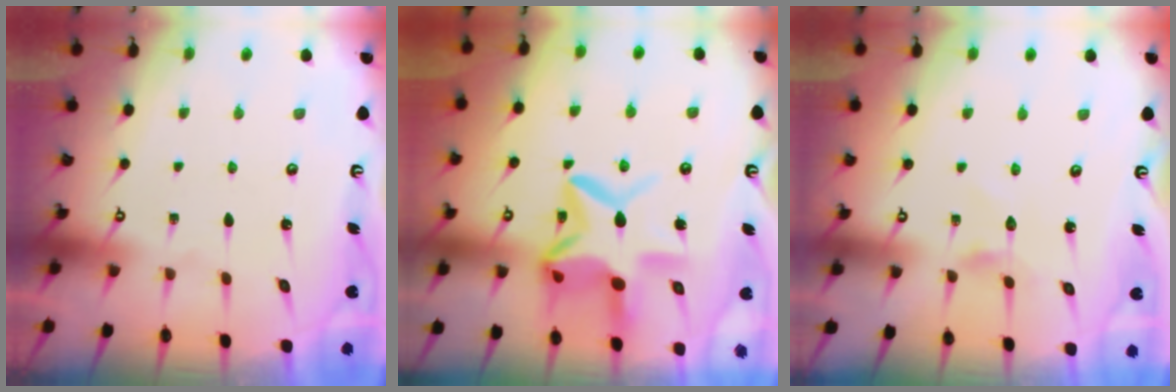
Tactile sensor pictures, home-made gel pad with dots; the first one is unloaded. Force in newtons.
{"total": 14.2, "press": 14.0, "slide": 2.0}
{"total": 2.7, "press": 2.7, "slide": 0.3}